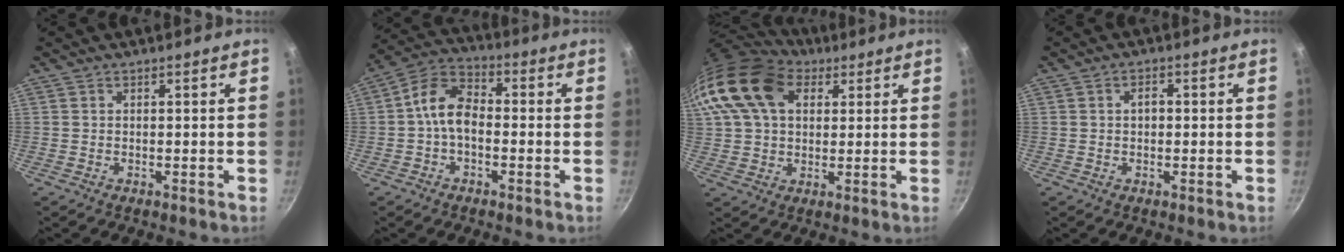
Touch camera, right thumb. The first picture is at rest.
{"total": 8.4, "force": [-1.1, 5.5, 6.3], "torque": [-0.099, 0.036, -0.035]}
{"total": 19.5, "force": [7.2, 13.4, 12.2], "torque": [-0.248, 0.018, 0.121]}
{"total": 2.1, "force": [0.0, 1.4, 1.5], "torque": [-0.019, 0.008, -0.001]}